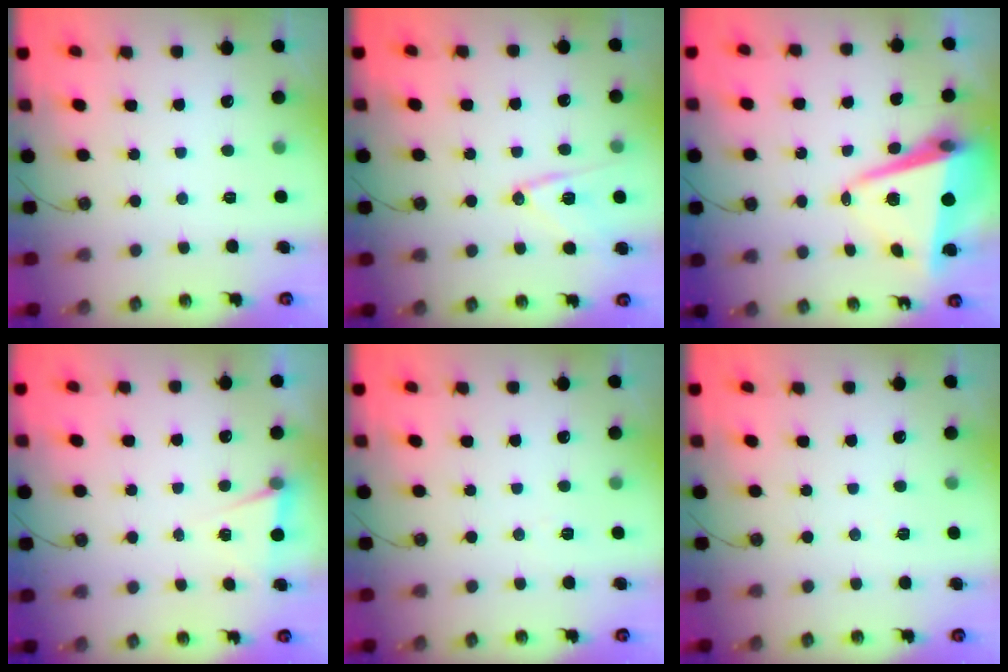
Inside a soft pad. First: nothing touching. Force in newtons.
{"total": 12.0, "press": 11.7, "slide": 2.7}
{"total": 10.8, "press": 10.7, "slide": 1.6}
{"total": 4.9, "press": 2.4, "slide": 4.3}
{"total": 3.3, "press": 2.6, "slide": 2.0}
{"total": 4.6, "press": 2.3, "slide": 4.0}